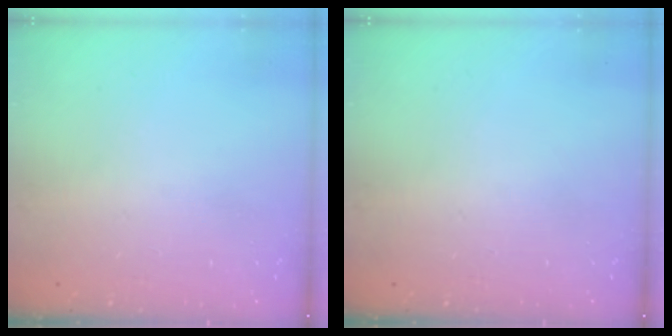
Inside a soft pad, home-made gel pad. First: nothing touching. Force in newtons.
{"total": 0.0}